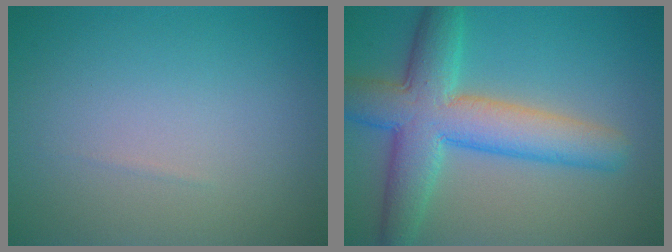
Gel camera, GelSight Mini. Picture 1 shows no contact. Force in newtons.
{"total": 8.2, "press": 8.2, "slide": 0.4}